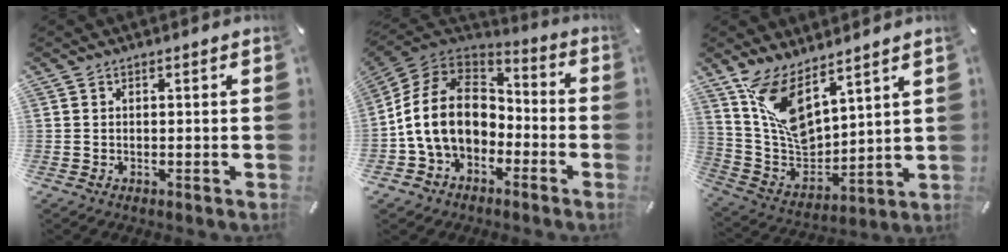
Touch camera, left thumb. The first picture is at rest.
{"total": 15.8, "force": [-2.2, 12.3, 9.7], "torque": [-0.224, 0.026, -0.041]}
{"total": 12.3, "force": [8.4, 6.1, 6.6], "torque": [-0.150, -0.063, 0.161]}